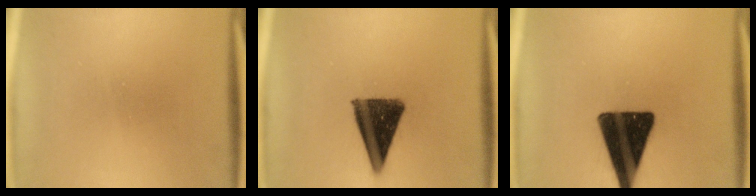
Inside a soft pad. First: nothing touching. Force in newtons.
{"total": 11.6}
{"total": 15.5}